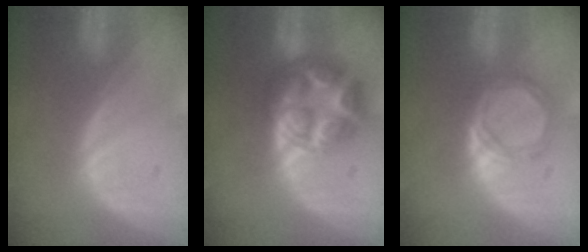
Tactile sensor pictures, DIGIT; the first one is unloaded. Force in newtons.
{"total": 8.9, "press": 8.9, "slide": 0.5}
{"total": 4.5, "press": 4.5, "slide": 0.5}